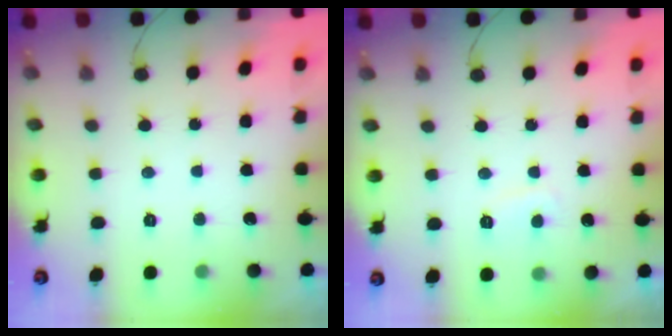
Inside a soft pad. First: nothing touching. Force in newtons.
{"total": 2.6, "press": 2.5, "slide": 0.6}